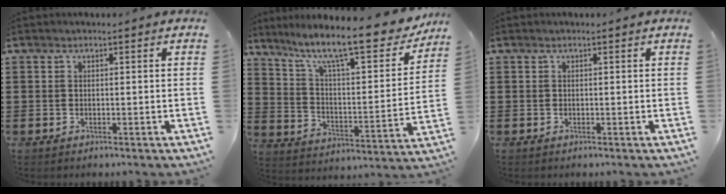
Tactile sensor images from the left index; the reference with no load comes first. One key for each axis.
{"total": 12.5, "fx": 10.2, "fy": 1.1, "fz": 7.1, "tx": -0.150, "ty": -0.069, "tz": 0.167}
{"total": 0.0}